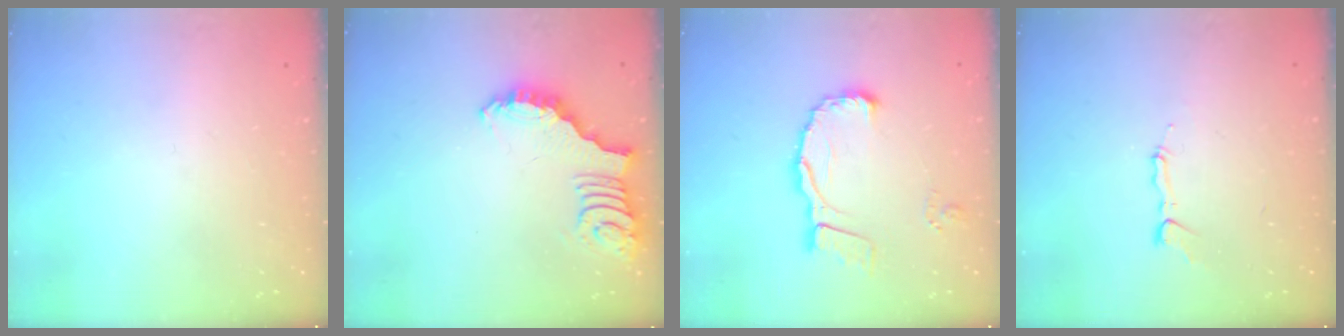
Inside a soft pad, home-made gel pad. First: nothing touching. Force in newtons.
{"total": 2.7, "press": 2.6, "slide": 0.5}
{"total": 11.5, "press": 11.3, "slide": 2.0}
{"total": 3.5, "press": 3.5, "slide": 0.2}